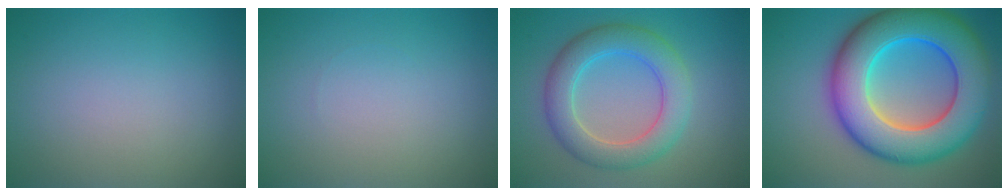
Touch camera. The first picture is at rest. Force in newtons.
{"total": 0.0}
{"total": 5.8, "press": 5.8, "slide": 0.3}
{"total": 13.4, "press": 13.4, "slide": 0.3}